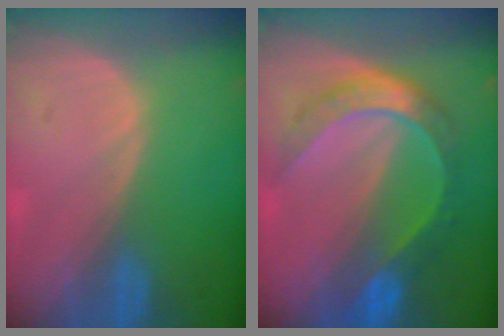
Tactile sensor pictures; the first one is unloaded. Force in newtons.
{"total": 8.2, "press": 8.2, "slide": 0.9}